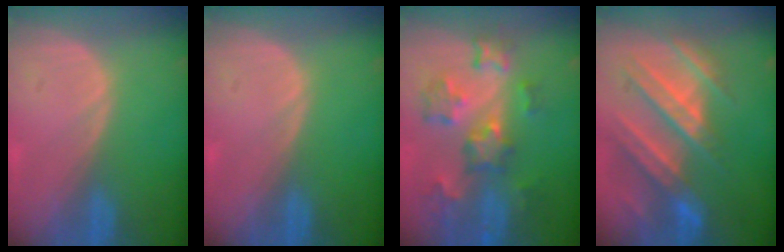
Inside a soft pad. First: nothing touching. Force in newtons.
{"total": 0.0}
{"total": 9.0, "press": 7.9, "slide": 4.2}
{"total": 10.5, "press": 9.6, "slide": 4.2}